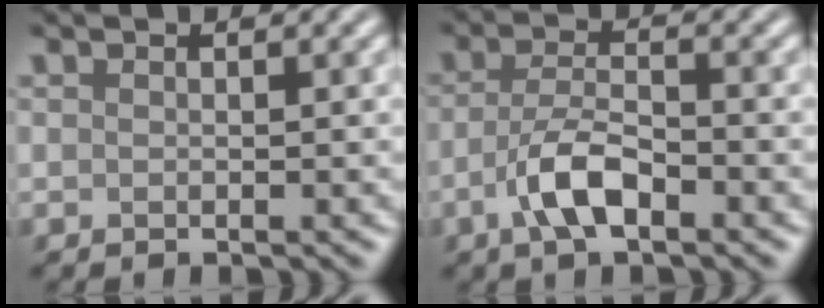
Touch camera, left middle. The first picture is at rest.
{"total": 4.0, "force": [-1.9, 1.4, 3.3], "torque": [-0.072, 0.005, -0.042]}